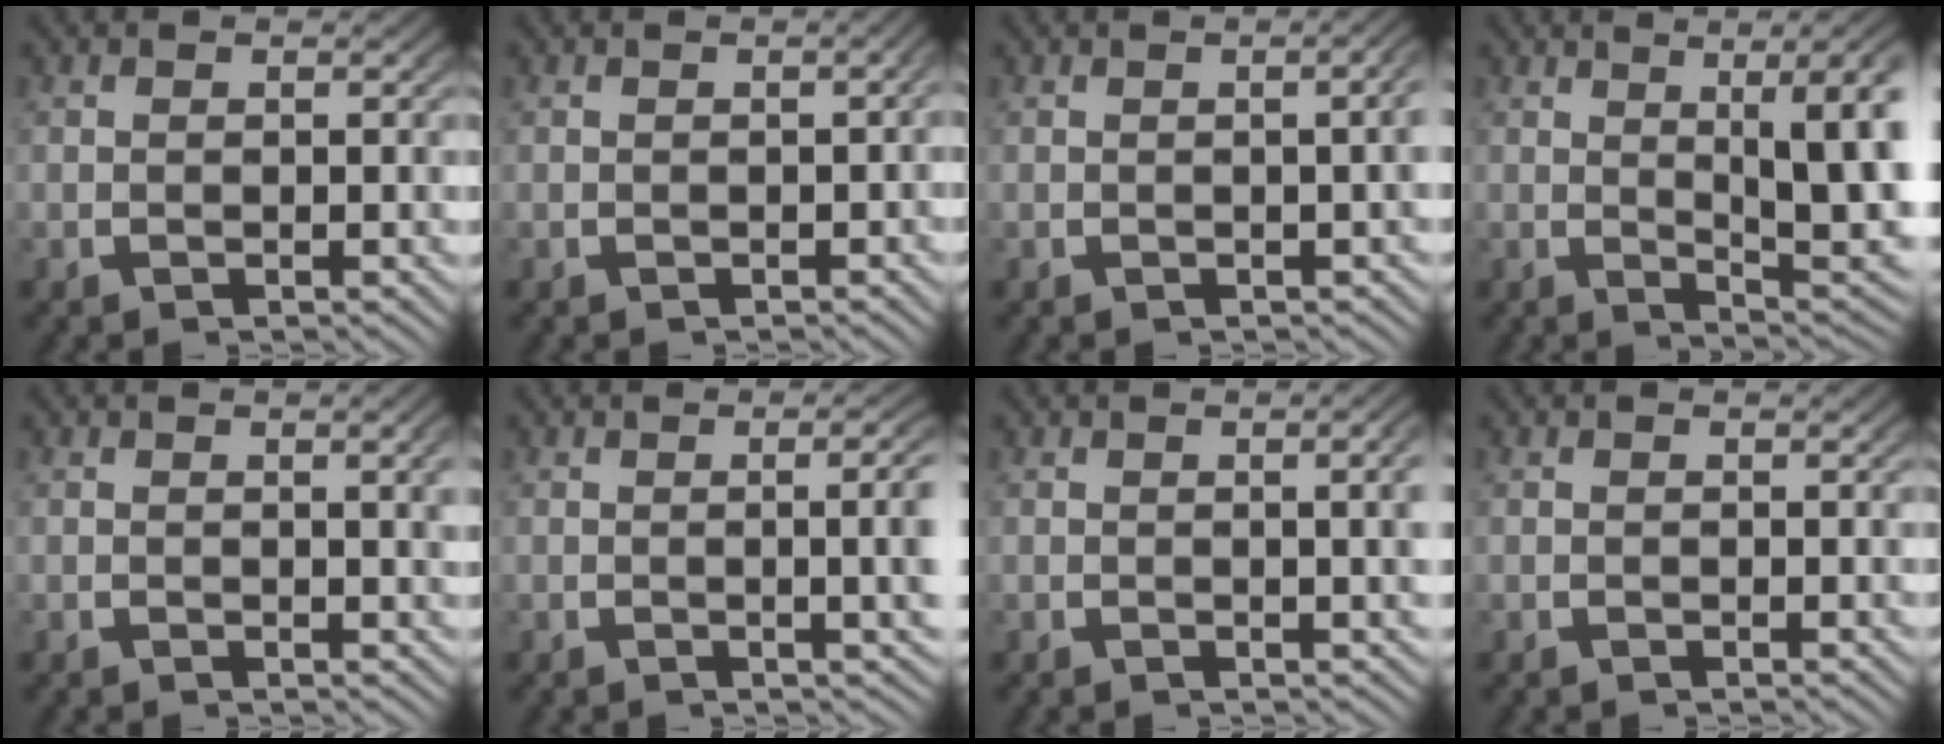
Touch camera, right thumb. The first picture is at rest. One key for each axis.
{"total": 1.0, "fx": -0.6, "fy": 0.4, "fz": 0.7, "tx": -0.009, "ty": -0.001, "tz": -0.008}
{"total": 2.4, "fx": -0.2, "fy": 0.6, "fz": 2.3, "tx": -0.024, "ty": 0.010, "tz": -0.004}
{"total": 9.8, "fx": 0.8, "fy": 4.3, "fz": 8.8, "tx": -0.112, "ty": -0.020, "tz": 0.023}
{"total": 1.2, "fx": 0.3, "fy": 0.1, "fz": 1.2, "tx": -0.014, "ty": -0.001, "tz": 0.008}
{"total": 4.2, "fx": 0.1, "fy": 1.2, "fz": 4.1, "tx": -0.040, "ty": 0.010, "tz": -0.004}
{"total": 2.5, "fx": 0.2, "fy": 0.5, "fz": 2.4, "tx": -0.024, "ty": 0.004, "tz": 0.003}
{"total": 0.0}